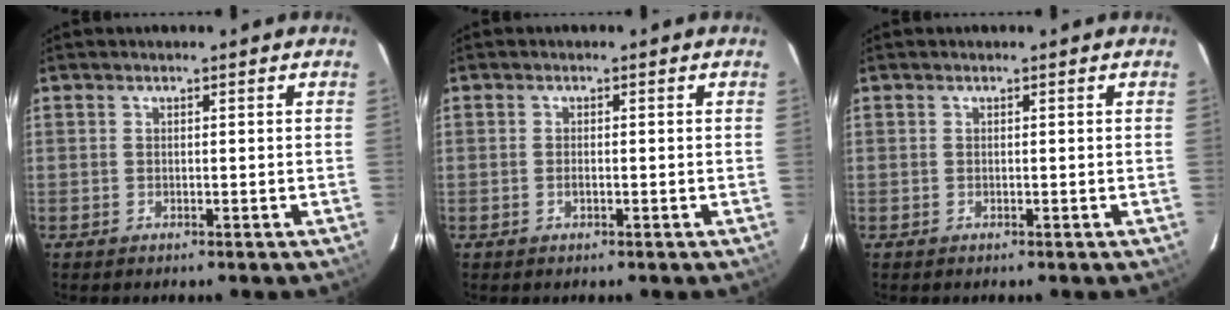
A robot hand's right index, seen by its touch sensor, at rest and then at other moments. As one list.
[{"total": 0.8, "force": [-0.3, 0.3, 0.7], "torque": [-0.014, 0.001, -0.007]}, {"total": 0.0}]